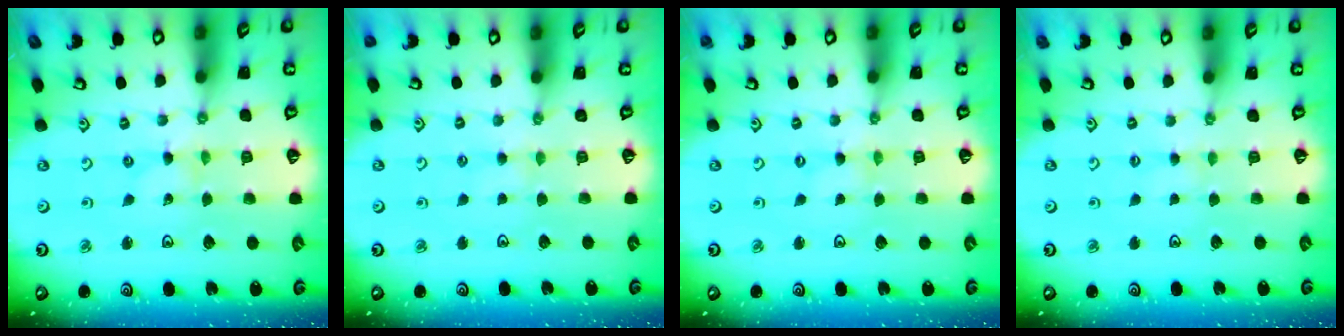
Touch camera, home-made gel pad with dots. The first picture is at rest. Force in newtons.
{"total": 2.1, "press": 2.0, "slide": 0.4}
{"total": 0.0}
{"total": 1.9, "press": 1.9, "slide": 0.3}